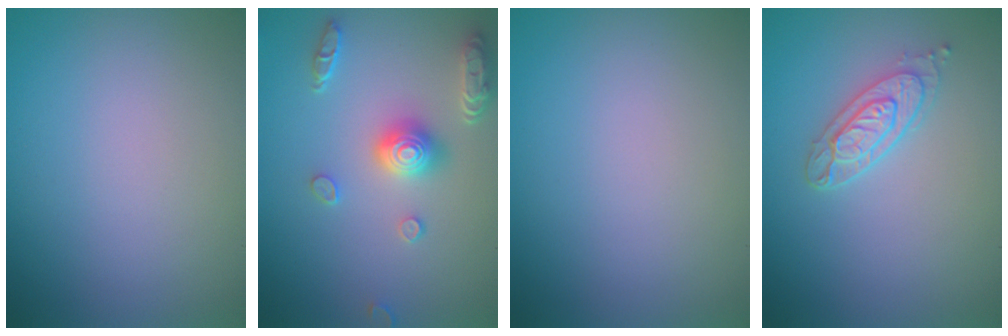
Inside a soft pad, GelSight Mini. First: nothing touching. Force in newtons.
{"total": 4.1, "press": 3.7, "slide": 1.8}
{"total": 0.0}
{"total": 2.9, "press": 2.5, "slide": 1.5}